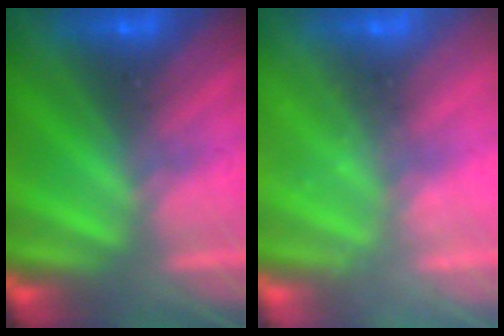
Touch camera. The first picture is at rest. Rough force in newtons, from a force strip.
{"total": 2.2}